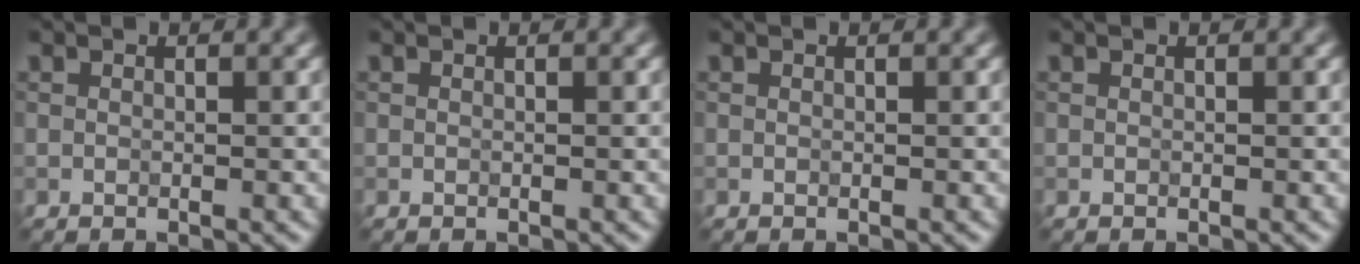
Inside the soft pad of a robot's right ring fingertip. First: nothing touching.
{"total": 0.0}
{"total": 0.0}
{"total": 0.0}